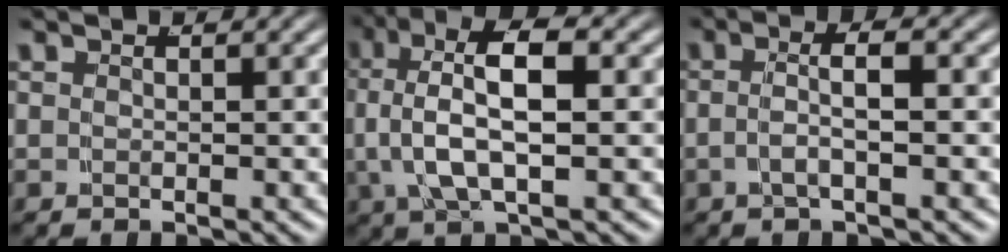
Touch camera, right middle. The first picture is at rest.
{"total": 9.0, "force": [1.7, 5.3, 7.0], "torque": [-0.146, -0.003, 0.021]}
{"total": 2.8, "force": [-0.7, 0.8, 2.6], "torque": [-0.042, 0.007, -0.020]}